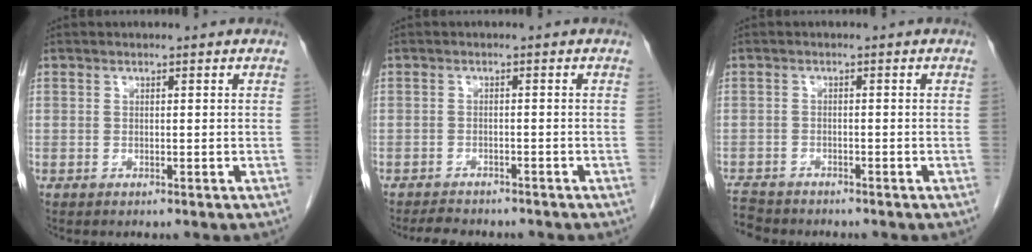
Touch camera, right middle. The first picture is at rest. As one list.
[{"total": 4.4, "force": [-4.0, 1.4, 1.3], "torque": [-0.026, -0.007, -0.057]}, {"total": 5.0, "force": [-4.7, 1.4, 0.9], "torque": [-0.021, -0.011, -0.083]}]